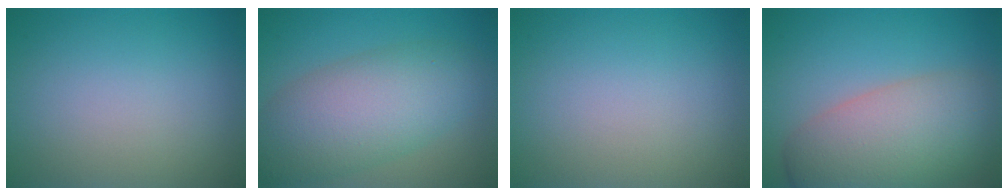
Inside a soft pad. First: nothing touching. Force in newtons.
{"total": 7.8, "press": 7.8, "slide": 0.4}
{"total": 0.0}
{"total": 9.3, "press": 9.3, "slide": 0.7}